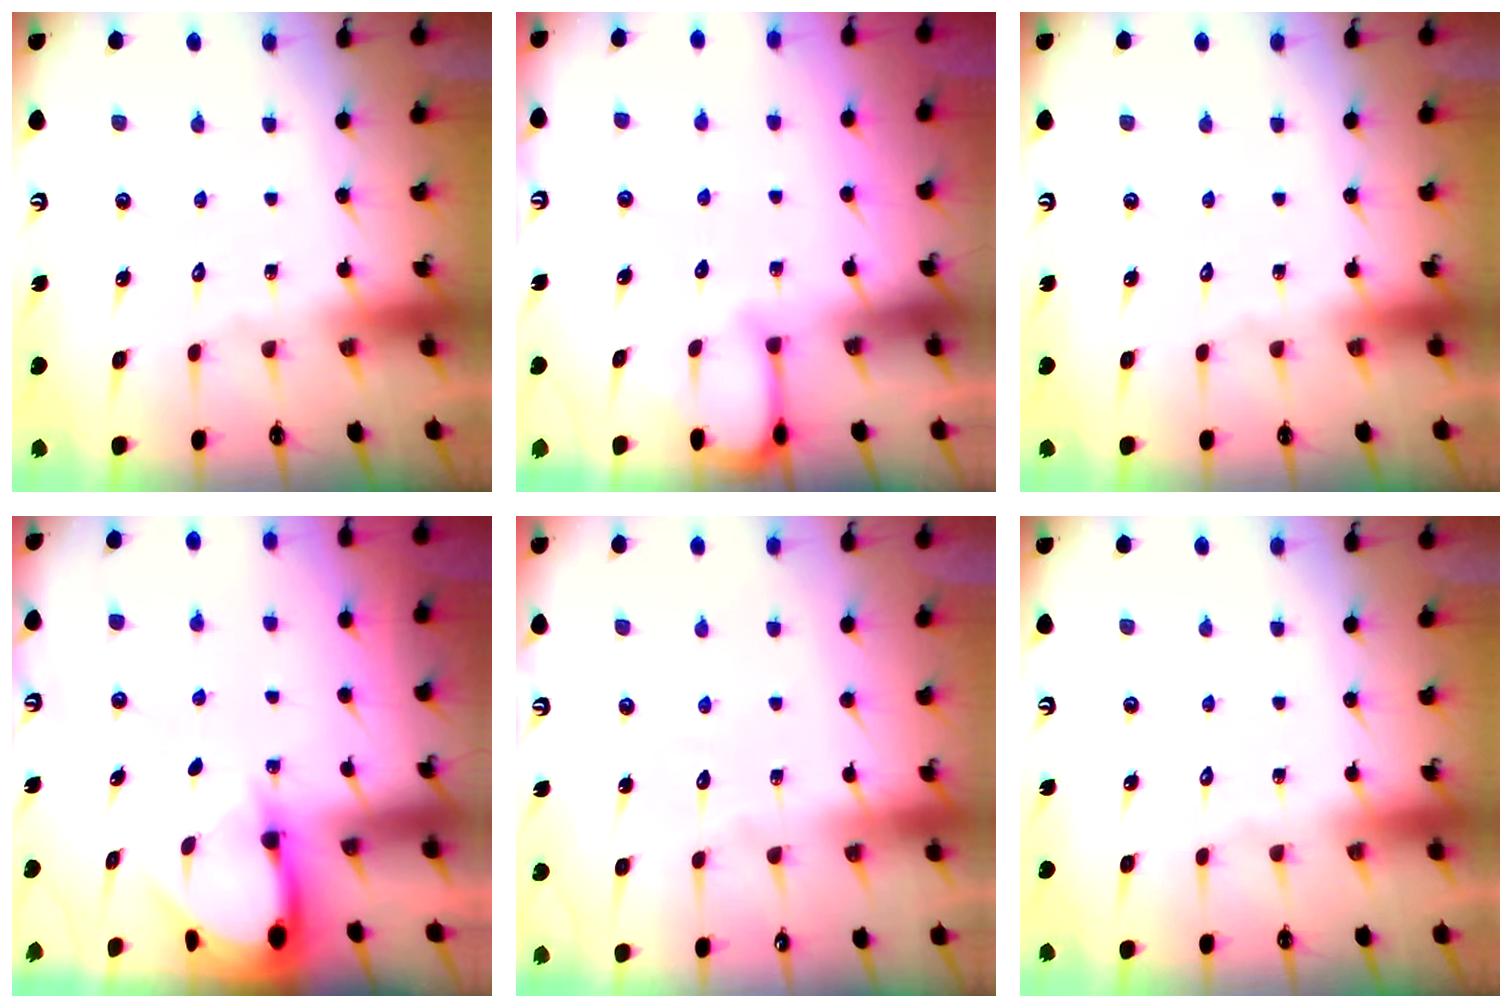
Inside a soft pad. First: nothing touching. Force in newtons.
{"total": 2.8, "press": 2.8, "slide": 0.1}
{"total": 0.0}
{"total": 3.6, "press": 3.6, "slide": 0.2}
{"total": 3.5, "press": 3.5, "slide": 0.3}
{"total": 0.0}